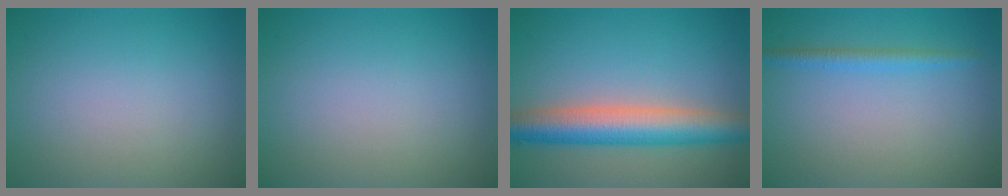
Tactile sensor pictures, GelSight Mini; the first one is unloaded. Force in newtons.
{"total": 0.0}
{"total": 6.9, "press": 6.9, "slide": 0.4}
{"total": 1.6, "press": 1.6, "slide": 0.1}